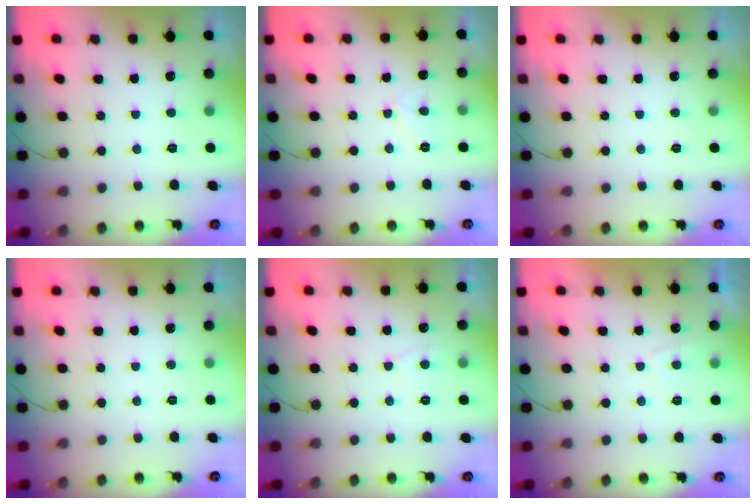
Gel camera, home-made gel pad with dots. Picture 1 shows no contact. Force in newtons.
{"total": 2.8, "press": 2.8, "slide": 0.3}
{"total": 0.0}
{"total": 0.0}
{"total": 3.6, "press": 3.6, "slide": 0.3}
{"total": 1.0, "press": 0.8, "slide": 0.6}